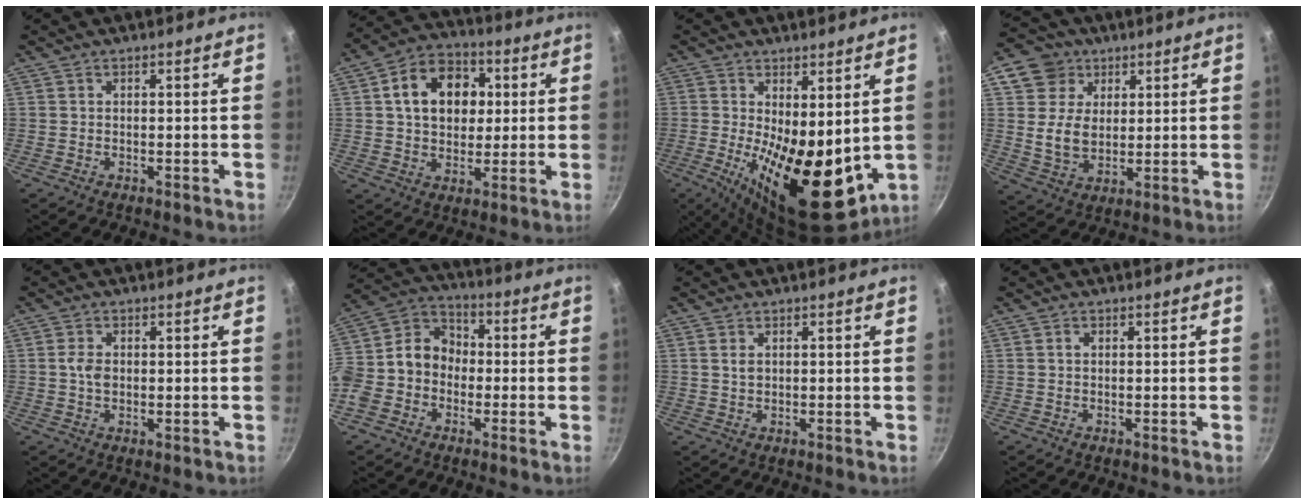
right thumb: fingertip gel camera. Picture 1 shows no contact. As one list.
[{"total": 14.2, "force": [3.0, 10.7, 8.8], "torque": [-0.108, 0.016, 0.039]}, {"total": 18.2, "force": [-0.6, 8.4, 16.1], "torque": [-0.213, -0.030, 0.006]}, {"total": 10.6, "force": [4.2, 8.8, 4.3], "torque": [-0.044, -0.018, 0.074]}, {"total": 3.1, "force": [0.2, 2.0, 2.3], "torque": [-0.044, 0.001, 0.002]}, {"total": 14.6, "force": [-2.7, 12.2, 7.5], "torque": [-0.115, 0.057, -0.071]}, {"total": 1.8, "force": [0.6, 1.3, 1.1], "torque": [-0.020, -0.001, 0.010]}, {"total": 0.9, "force": [0.2, 0.7, 0.5], "torque": [-0.008, 0.004, 0.004]}]